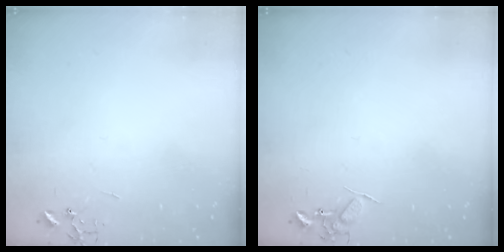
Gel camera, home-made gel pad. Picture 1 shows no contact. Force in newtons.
{"total": 7.2, "press": 7.2, "slide": 0.9}